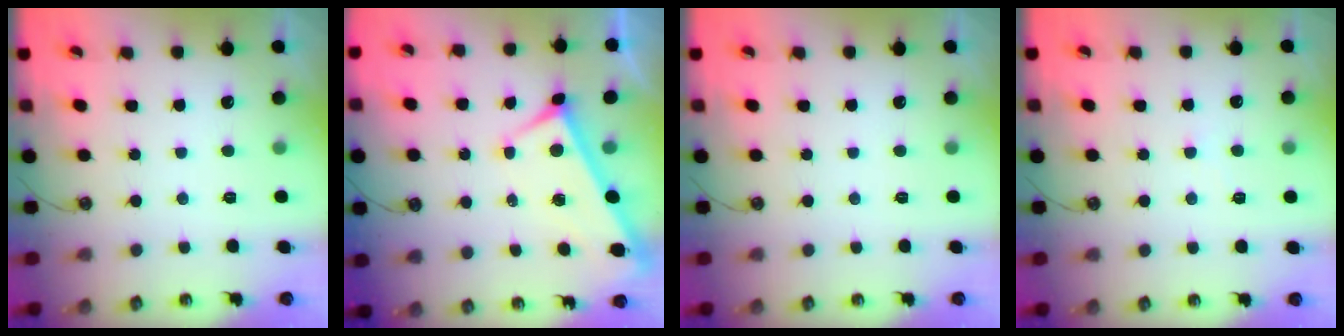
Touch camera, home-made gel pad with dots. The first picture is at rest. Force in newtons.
{"total": 2.4, "press": 2.3, "slide": 0.6}
{"total": 0.0}
{"total": 0.5, "press": 0.5, "slide": 0.2}